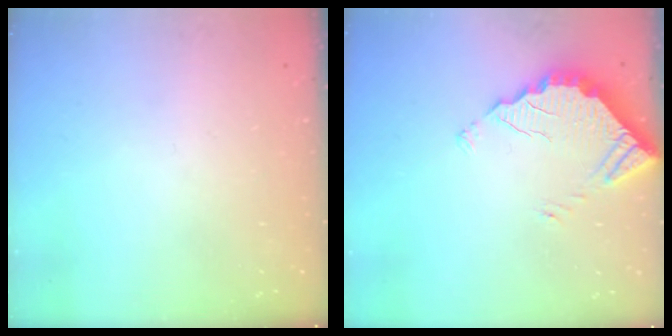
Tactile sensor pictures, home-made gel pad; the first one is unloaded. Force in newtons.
{"total": 3.6, "press": 3.6, "slide": 0.2}